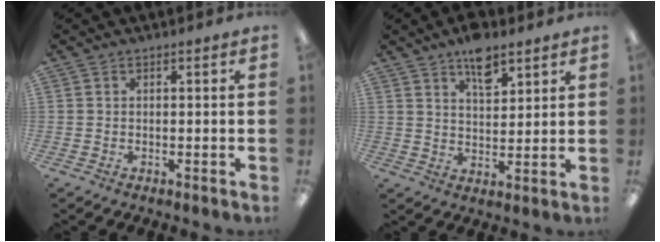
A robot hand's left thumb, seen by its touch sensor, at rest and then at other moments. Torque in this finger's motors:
{"motor_torque": [1.28, 0.77, 1.36, -0.78, 0.09]}